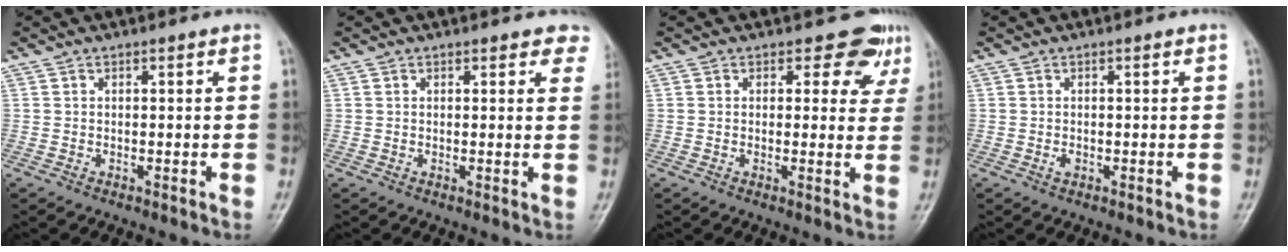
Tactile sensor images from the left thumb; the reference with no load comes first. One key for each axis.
{"total": 4.1, "fx": 3.3, "fy": 1.9, "fz": 1.5, "tx": 0.017, "ty": -0.012, "tz": 0.023}
{"total": 5.5, "fx": 3.7, "fy": 3.5, "fz": 1.9, "tx": 0.010, "ty": -0.023, "tz": 0.028}
{"total": 0.8, "fx": -0.2, "fy": 0.6, "fz": 0.6, "tx": -0.008, "ty": -0.001, "tz": -0.004}